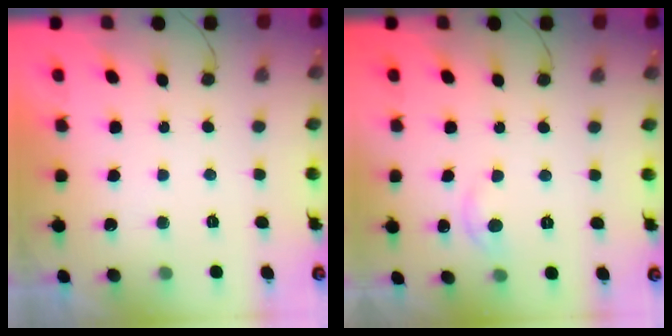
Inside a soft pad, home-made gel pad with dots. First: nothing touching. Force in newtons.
{"total": 3.6, "press": 3.6, "slide": 0.5}